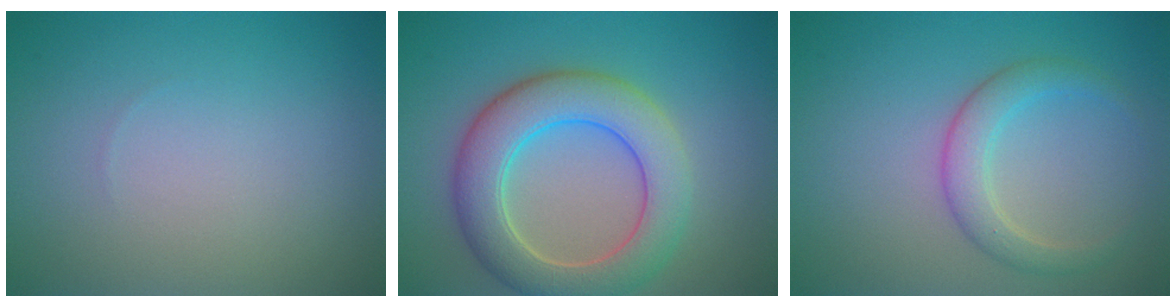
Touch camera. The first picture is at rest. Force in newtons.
{"total": 7.3, "press": 7.3, "slide": 0.7}
{"total": 2.9, "press": 2.9, "slide": 0.3}